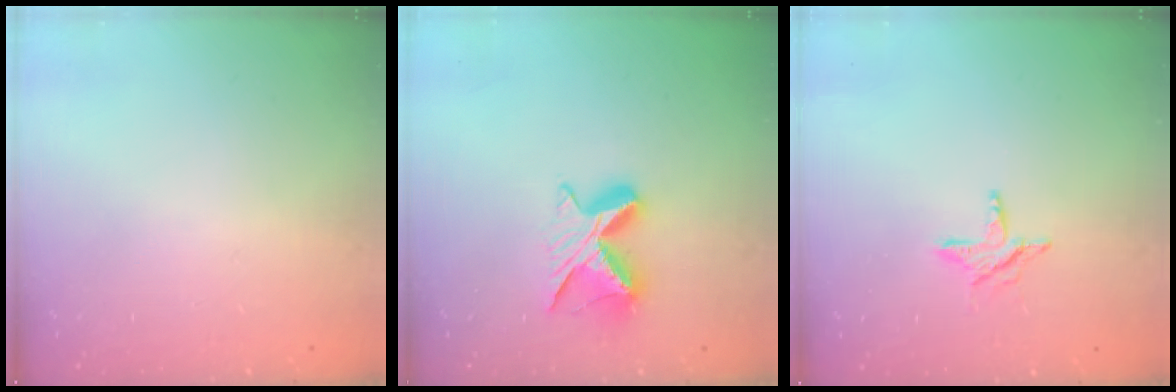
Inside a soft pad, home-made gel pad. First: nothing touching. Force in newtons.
{"total": 8.9, "press": 8.8, "slide": 1.0}
{"total": 6.0, "press": 6.0, "slide": 0.3}